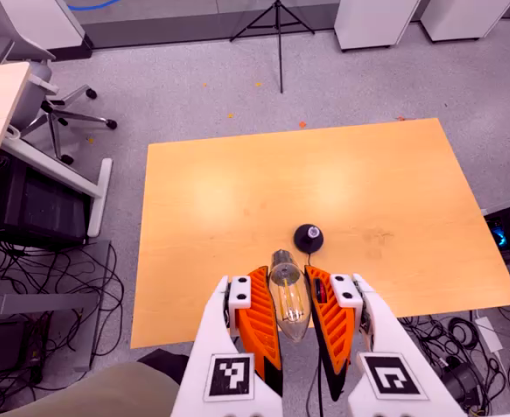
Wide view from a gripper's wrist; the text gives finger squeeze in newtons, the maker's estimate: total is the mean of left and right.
{"total": 22.2, "left": 24.4, "right": 20.0}